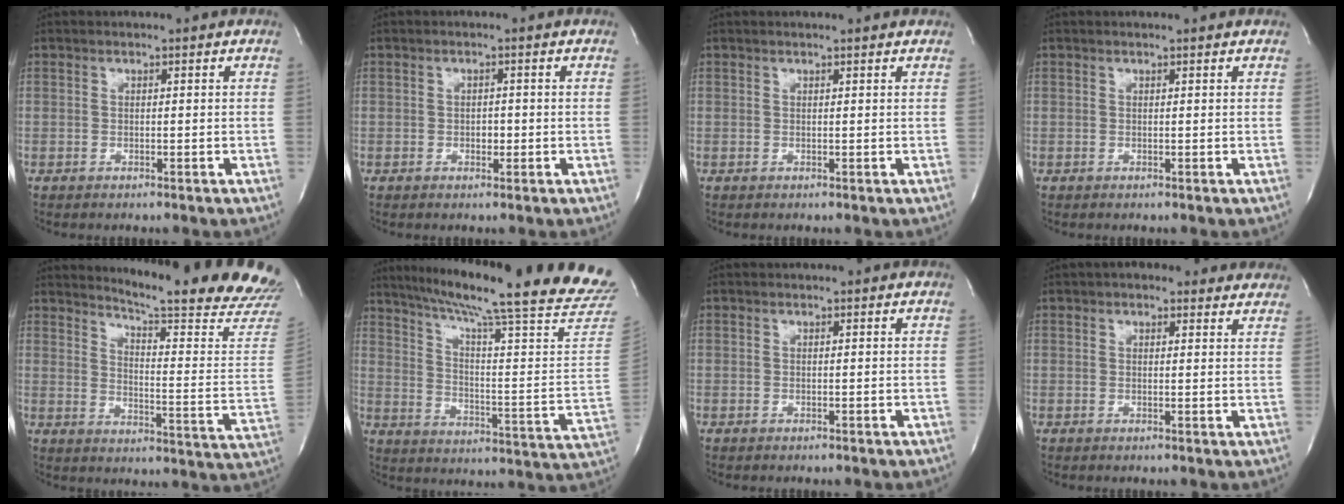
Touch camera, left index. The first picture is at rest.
{"total": 1.4, "force": [-0.3, 0.9, 1.0], "torque": [-0.015, 0.002, -0.005]}
{"total": 2.3, "force": [2.1, -0.1, 0.8], "torque": [-0.016, 0.012, 0.023]}
{"total": 1.2, "force": [1.1, -0.1, 0.4], "torque": [-0.012, 0.007, 0.013]}
{"total": 22.1, "force": [20.5, -0.7, 8.2], "torque": [-0.124, -0.128, 0.244]}
{"total": 27.7, "force": [23.3, -0.1, 15.1], "torque": [-0.232, -0.081, 0.300]}
{"total": 0.0}
{"total": 7.4, "force": [6.1, 2.7, 3.2], "torque": [-0.030, 0.020, 0.068]}